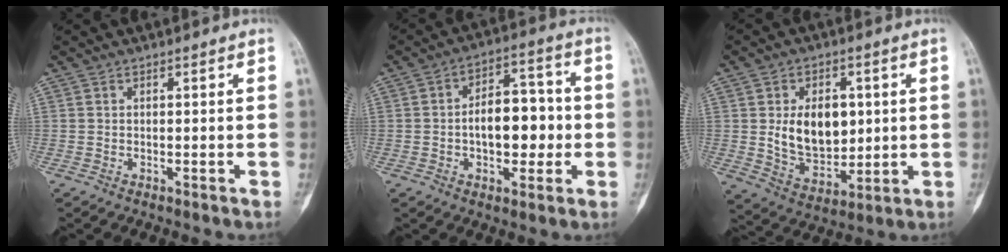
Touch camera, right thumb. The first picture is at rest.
{"total": 11.5, "force": [-1.2, 6.8, 9.1], "torque": [-0.099, 0.031, -0.021]}
{"total": 12.5, "force": [1.7, 8.5, 9.1], "torque": [-0.108, -0.018, 0.043]}